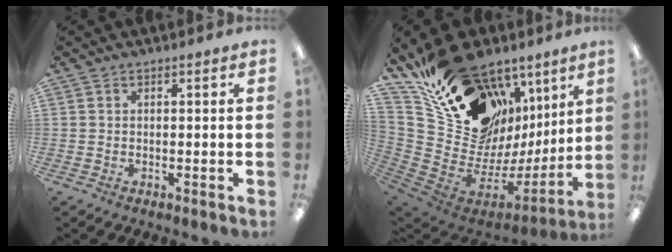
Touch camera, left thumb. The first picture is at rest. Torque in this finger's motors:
{"motor_torque": [2.96, 2.05, 1.54, -1.23, 0.47]}